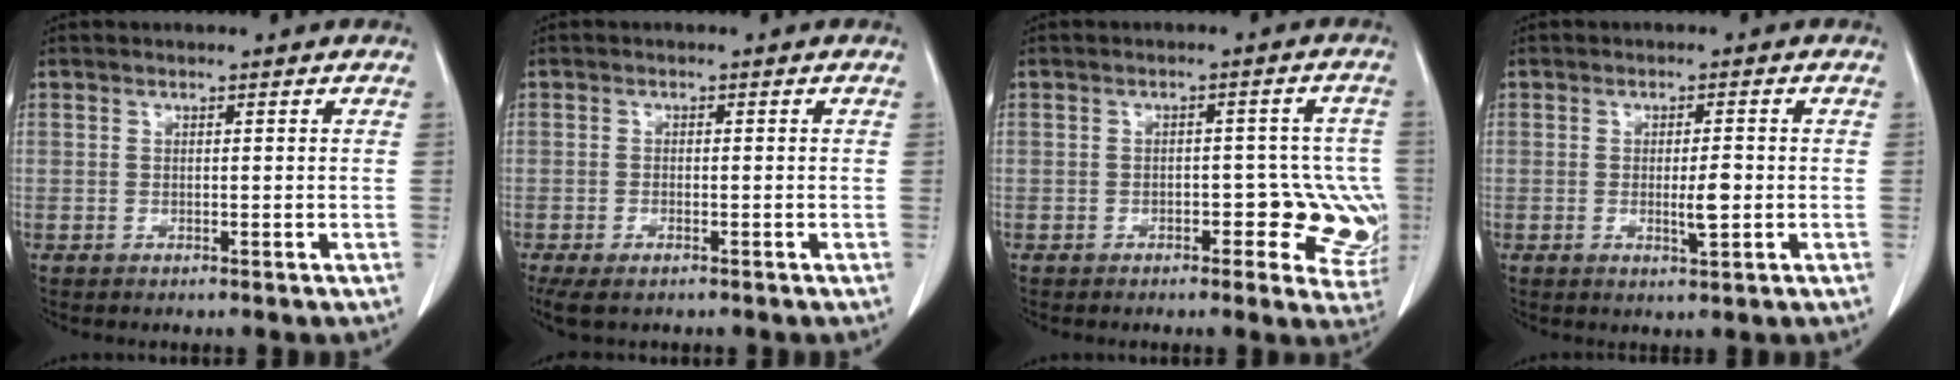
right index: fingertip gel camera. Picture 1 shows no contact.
{"total": 4.8, "force": [-3.3, 1.9, 2.9], "torque": [-0.058, -0.012, -0.053]}
{"total": 9.0, "force": [-2.3, 4.5, 7.4], "torque": [-0.056, 0.016, -0.027]}
{"total": 3.3, "force": [-0.5, 0.5, 3.2], "torque": [-0.053, -0.002, -0.005]}